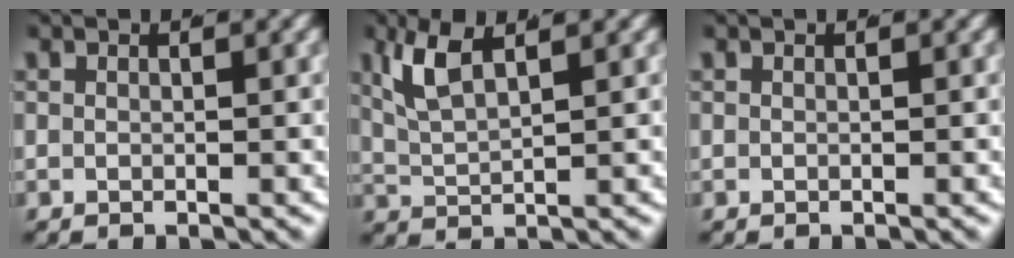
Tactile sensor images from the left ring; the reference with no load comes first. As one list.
[{"total": 3.9, "force": [1.8, 1.5, 3.1], "torque": [-0.082, -0.007, 0.045]}, {"total": 0.0}]